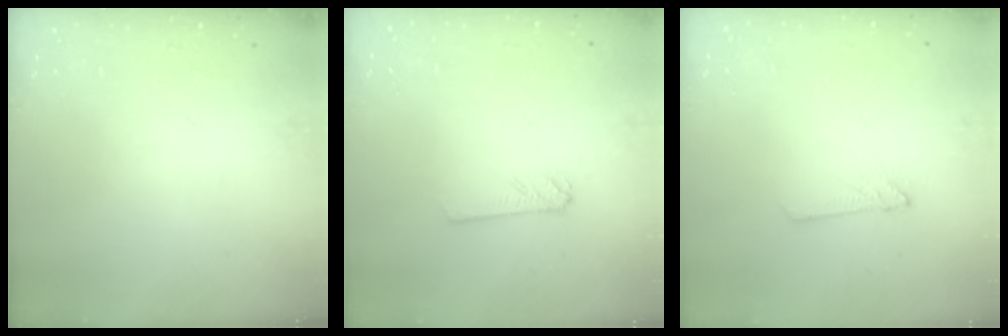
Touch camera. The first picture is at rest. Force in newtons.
{"total": 2.4, "press": 2.4, "slide": 0.3}
{"total": 2.4, "press": 2.4, "slide": 0.2}